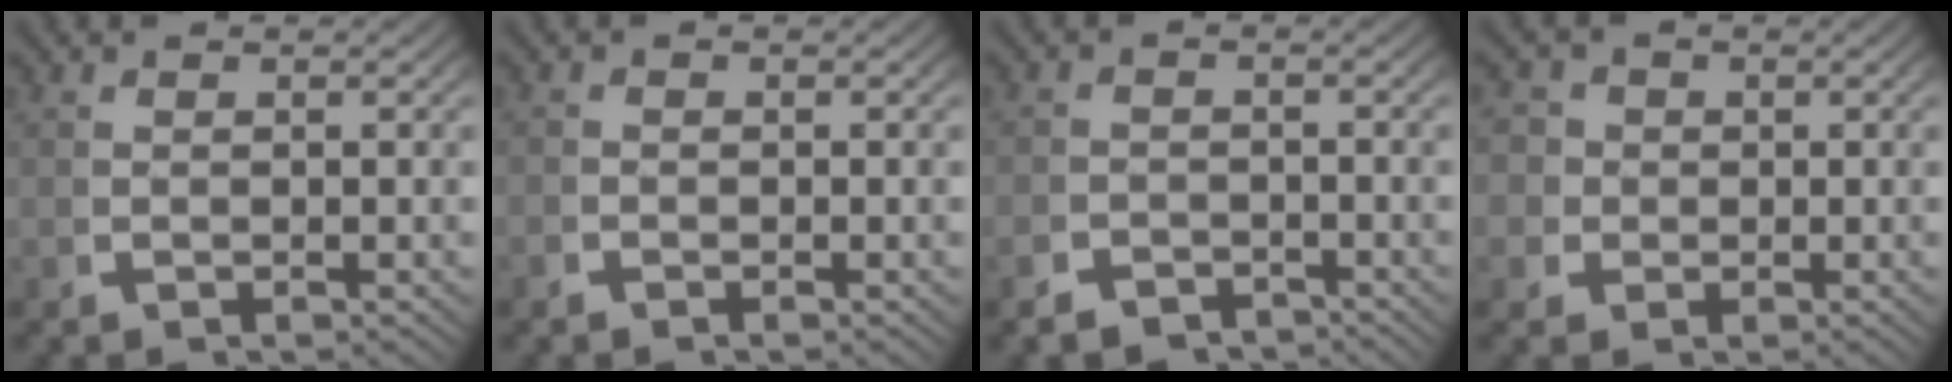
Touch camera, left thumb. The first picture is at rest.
{"total": 0.6, "force": [-0.5, 0.4, 0.0], "torque": [0.001, -0.005, -0.013]}
{"total": 2.7, "force": [-2.4, 1.1, 0.2], "torque": [-0.002, -0.014, -0.043]}
{"total": 5.2, "force": [0.5, 4.8, 1.7], "torque": [-0.041, -0.007, 0.000]}